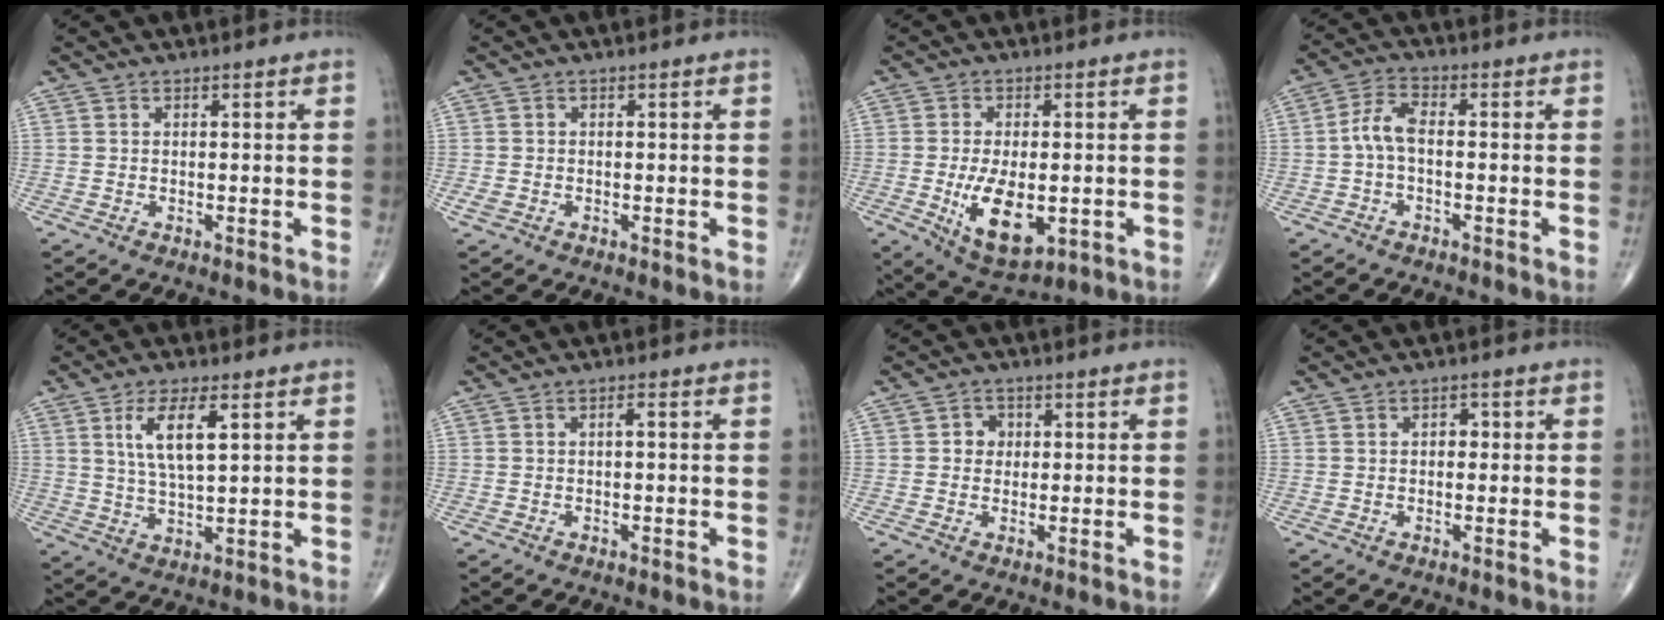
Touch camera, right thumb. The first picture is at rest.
{"total": 1.4, "force": [-0.5, 1.1, 0.8], "torque": [-0.021, 0.000, -0.009]}
{"total": 11.3, "force": [-2.2, 5.7, 9.5], "torque": [-0.153, -0.013, -0.022]}
{"total": 4.7, "force": [-0.8, 2.2, 4.1], "torque": [-0.086, 0.019, -0.025]}
{"total": 8.5, "force": [3.1, 2.8, 7.4], "torque": [-0.139, -0.011, 0.063]}
{"total": 1.0, "force": [-0.1, 0.3, 0.9], "torque": [-0.016, 0.002, -0.004]}
{"total": 2.8, "force": [0.3, 2.5, 1.1], "torque": [0.002, 0.006, -0.001]}
{"total": 1.9, "force": [0.2, 1.3, 1.3], "torque": [-0.012, 0.006, -0.001]}